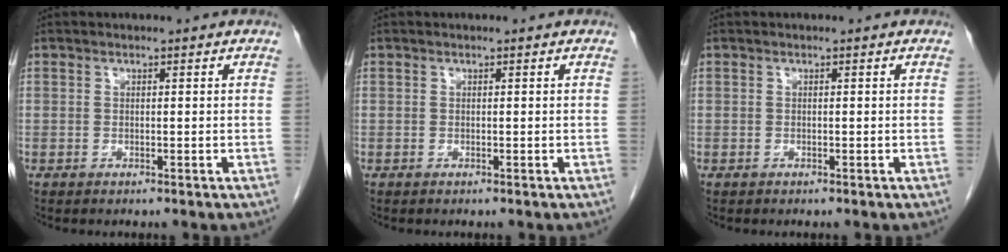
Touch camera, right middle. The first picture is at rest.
{"total": 0.0}
{"total": 0.0}